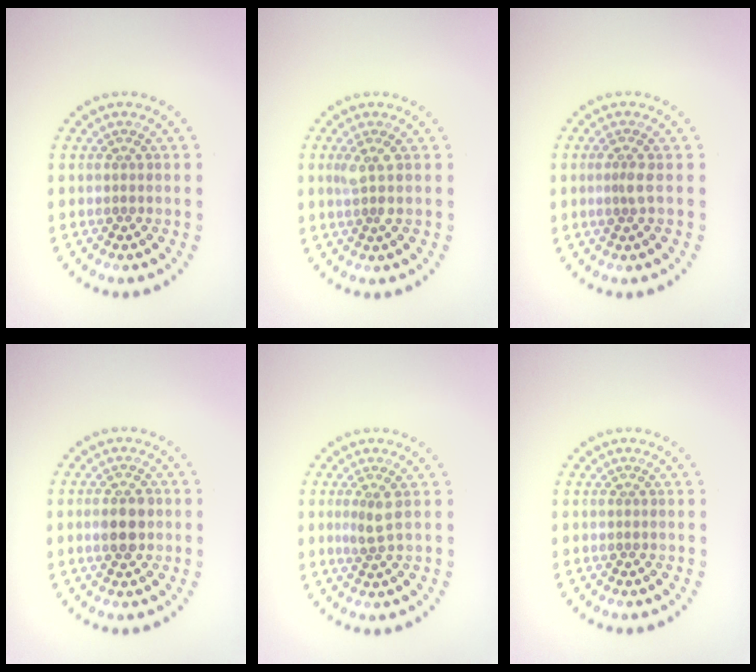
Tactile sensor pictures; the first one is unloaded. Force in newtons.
{"total": 1.6, "press": 1.3, "slide": 1.0}
{"total": 1.4, "press": 1.1, "slide": 0.9}
{"total": 2.9, "press": 2.9, "slide": 0.1}
{"total": 1.7, "press": 1.3, "slide": 1.1}
{"total": 0.0}